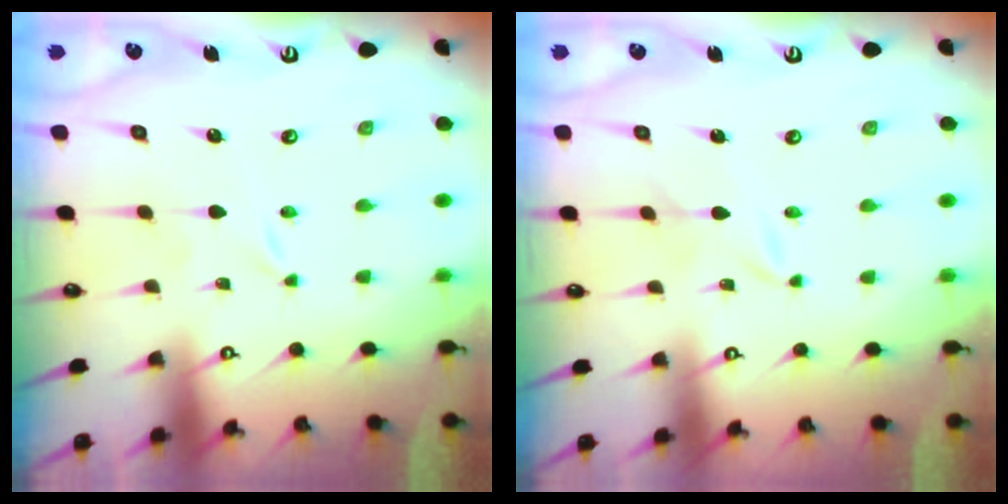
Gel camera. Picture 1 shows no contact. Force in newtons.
{"total": 1.9, "press": 1.9, "slide": 0.2}